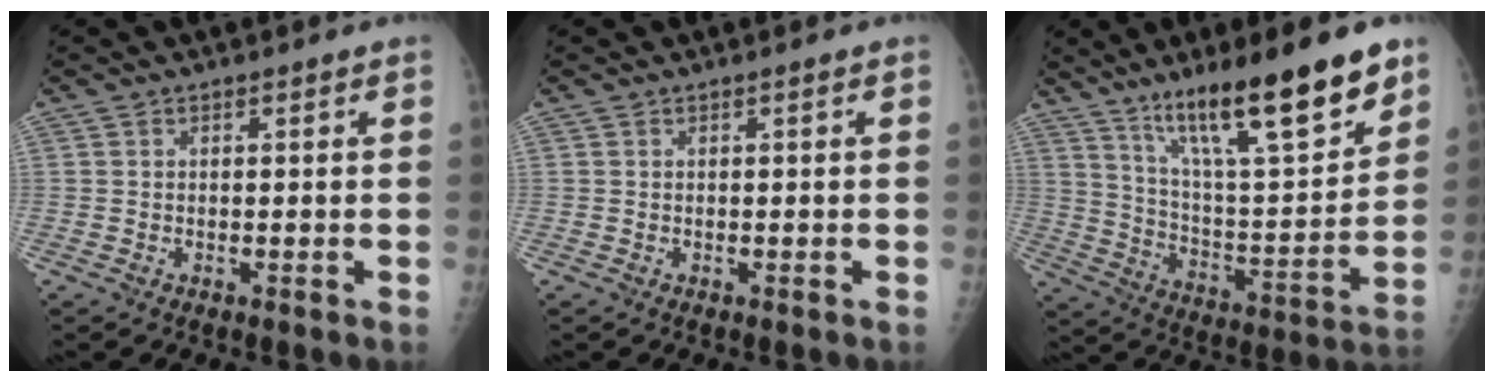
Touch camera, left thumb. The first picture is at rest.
{"total": 0.0}
{"total": 23.1, "force": [15.0, 4.9, 16.8], "torque": [-0.249, -0.065, 0.255]}